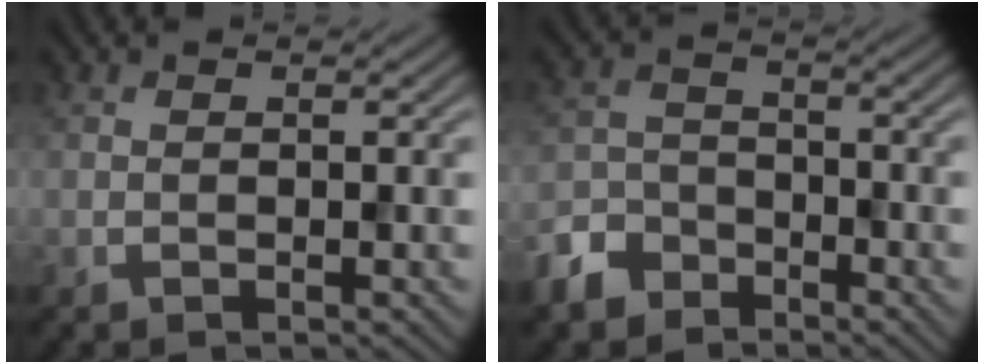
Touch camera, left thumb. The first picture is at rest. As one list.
[{"total": 5.6, "force": [-4.2, 3.3, 1.7], "torque": [-0.045, -0.002, -0.098]}]